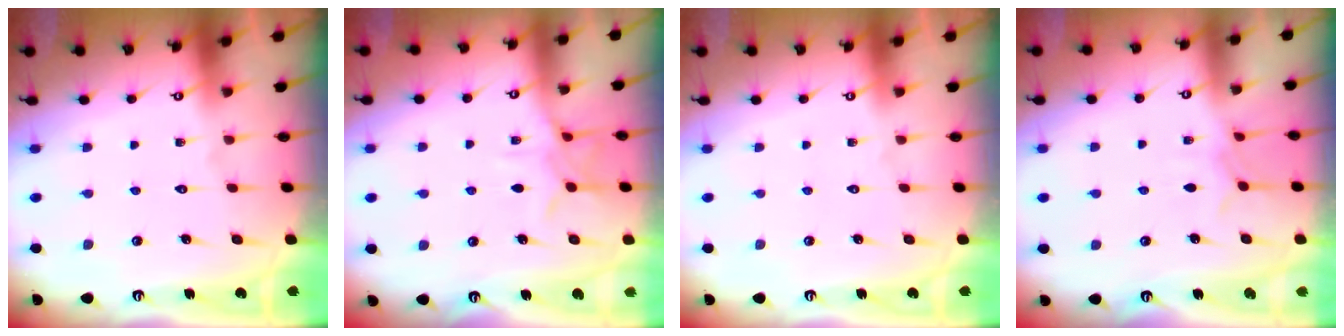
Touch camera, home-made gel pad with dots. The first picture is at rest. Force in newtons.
{"total": 8.5, "press": 8.5, "slide": 0.6}
{"total": 0.0}
{"total": 3.6, "press": 3.5, "slide": 0.4}